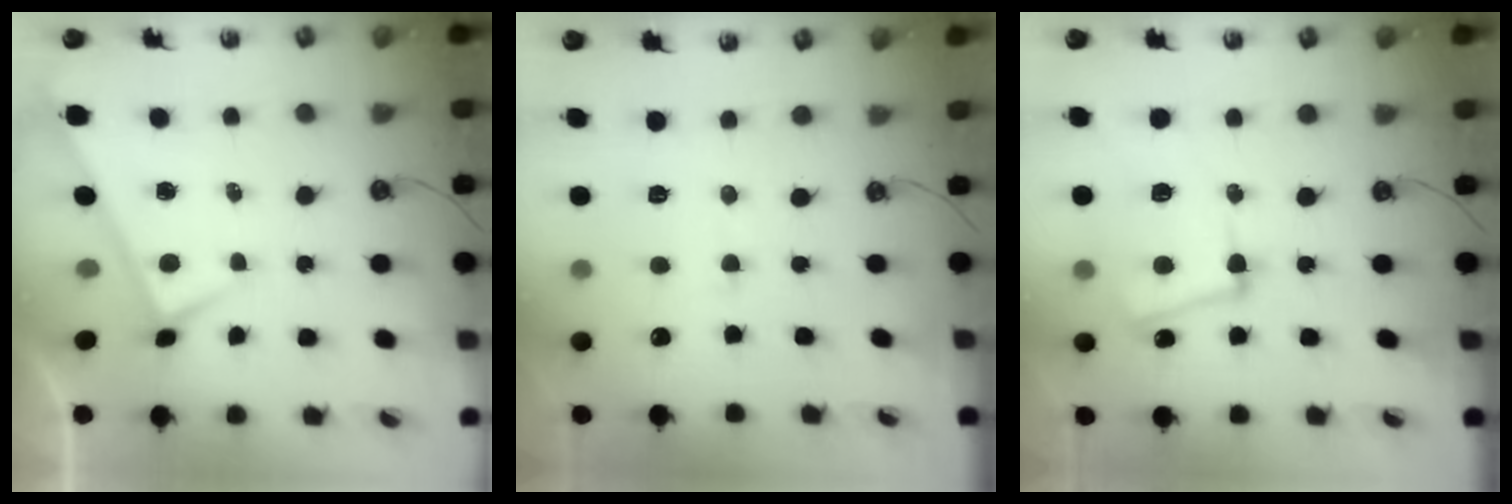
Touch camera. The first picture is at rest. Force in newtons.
{"total": 1.2, "press": 1.2, "slide": 0.1}
{"total": 9.9, "press": 9.7, "slide": 2.0}